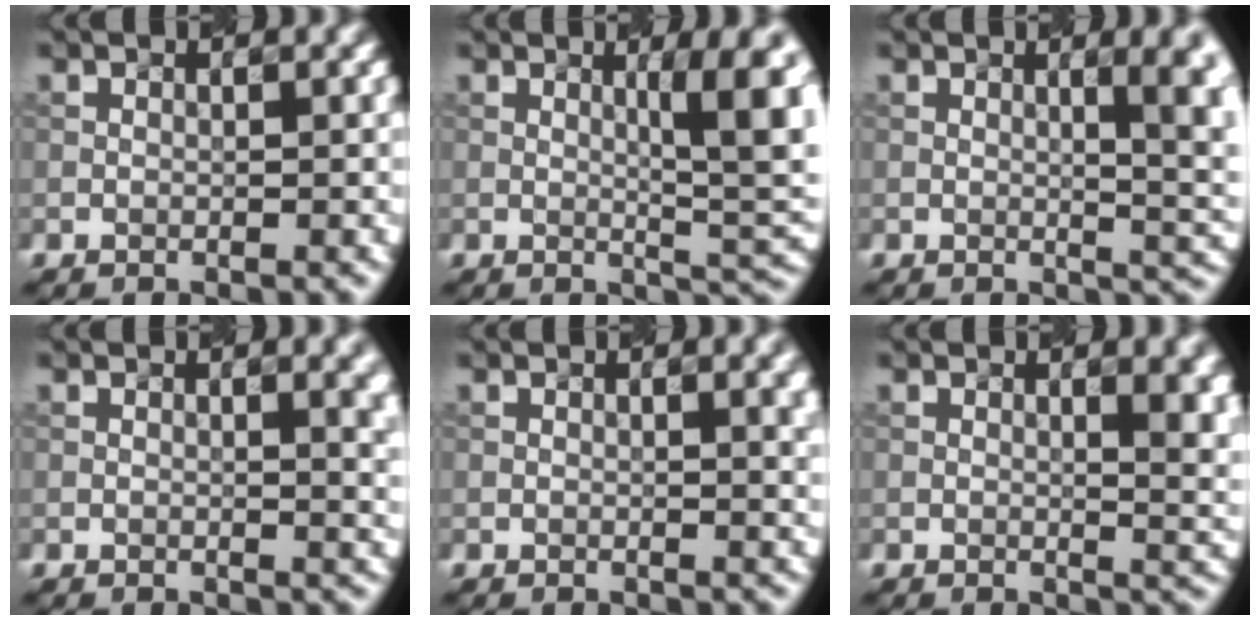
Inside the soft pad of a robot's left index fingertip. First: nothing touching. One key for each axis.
{"total": 6.6, "fx": 1.2, "fy": 1.2, "fz": 6.4, "tx": -0.083, "ty": -0.005, "tz": 0.027}
{"total": 5.6, "fx": 0.9, "fy": 1.8, "fz": 5.2, "tx": -0.044, "ty": 0.003, "tz": 0.020}
{"total": 3.9, "fx": 0.9, "fy": 1.5, "fz": 3.4, "tx": -0.021, "ty": 0.011, "tz": 0.014}
{"total": 3.1, "fx": 0.8, "fy": 1.0, "fz": 2.8, "tx": -0.022, "ty": 0.007, "tz": 0.012}
{"total": 5.8, "fx": 1.6, "fy": 2.5, "fz": 5.0, "tx": -0.026, "ty": 0.008, "tz": 0.027}